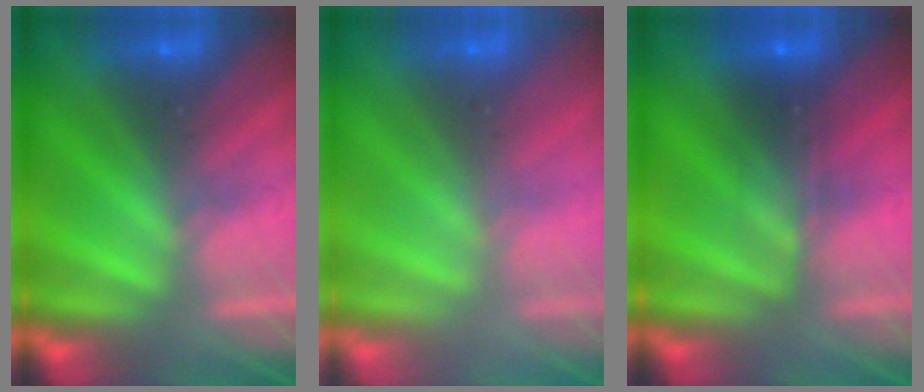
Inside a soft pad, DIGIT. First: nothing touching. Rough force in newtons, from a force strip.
{"total": 2.8}
{"total": 2.4}